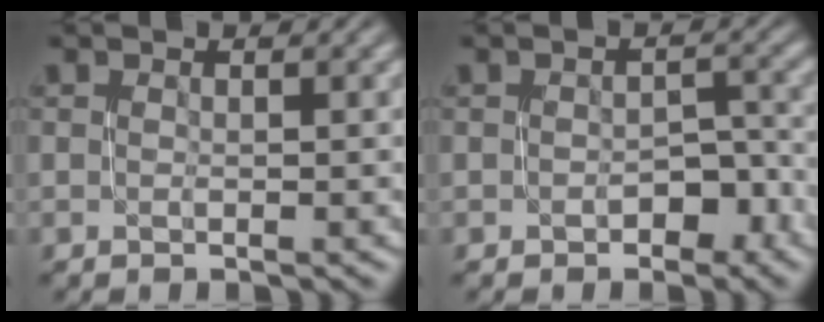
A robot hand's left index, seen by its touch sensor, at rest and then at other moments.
{"total": 1.9, "force": [-1.1, 1.0, 1.2], "torque": [-0.014, 0.005, -0.011]}